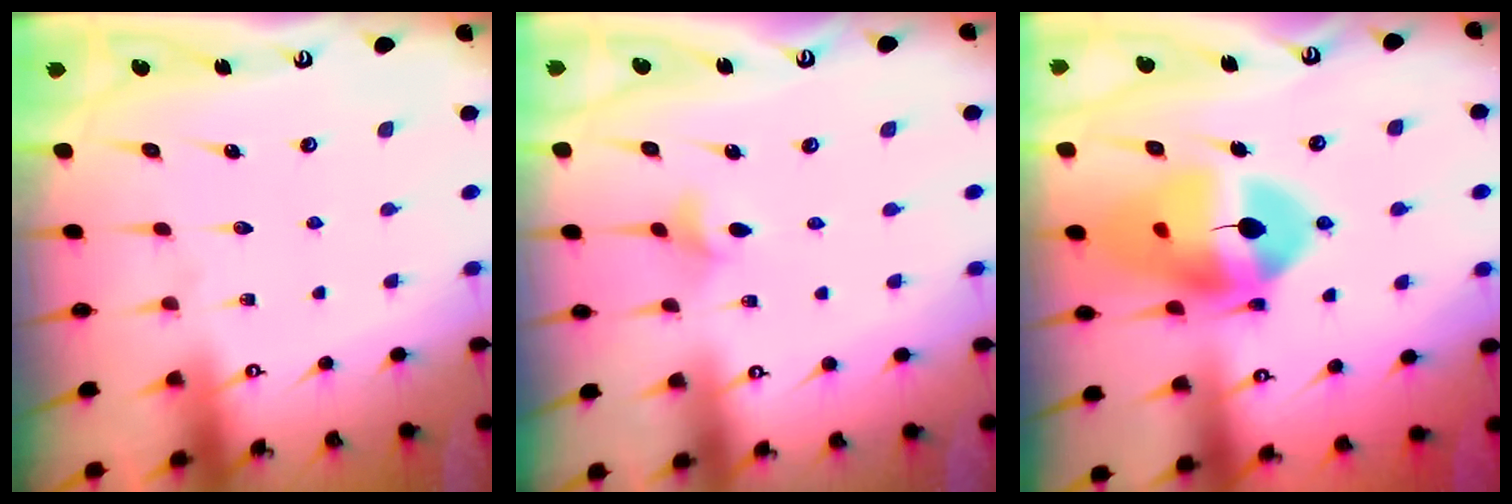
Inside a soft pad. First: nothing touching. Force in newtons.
{"total": 3.4, "press": 3.3, "slide": 0.6}
{"total": 17.3, "press": 17.2, "slide": 1.7}